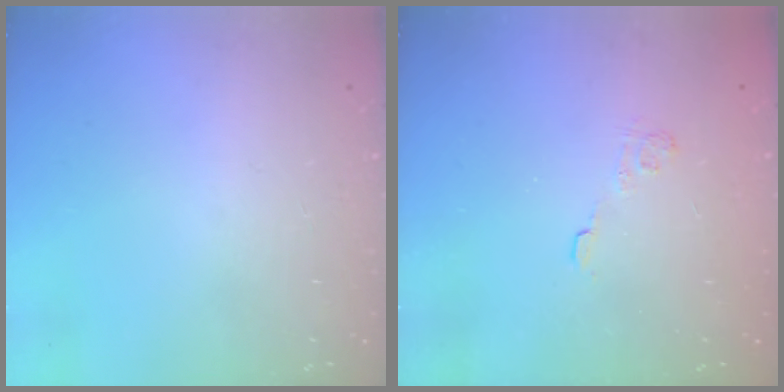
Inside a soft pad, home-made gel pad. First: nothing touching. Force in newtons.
{"total": 2.9, "press": 2.5, "slide": 1.4}